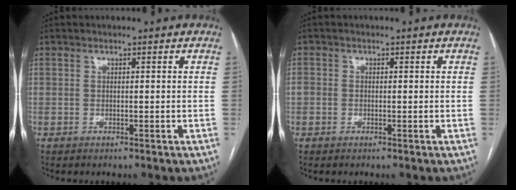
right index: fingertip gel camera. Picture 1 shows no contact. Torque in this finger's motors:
{"motor_torque": [0.24, 0.08, 0.05, 0.01]}